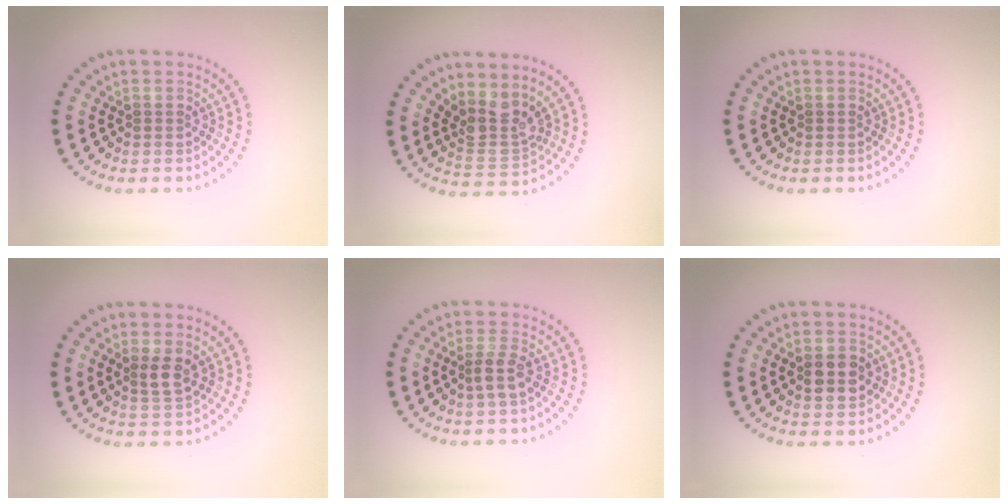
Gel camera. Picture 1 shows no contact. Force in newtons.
{"total": 3.4, "press": 2.6, "slide": 2.2}
{"total": 0.0}
{"total": 2.0, "press": 1.8, "slide": 0.8}
{"total": 1.8, "press": 1.4, "slide": 1.2}
{"total": 2.6, "press": 2.6, "slide": 0.0}